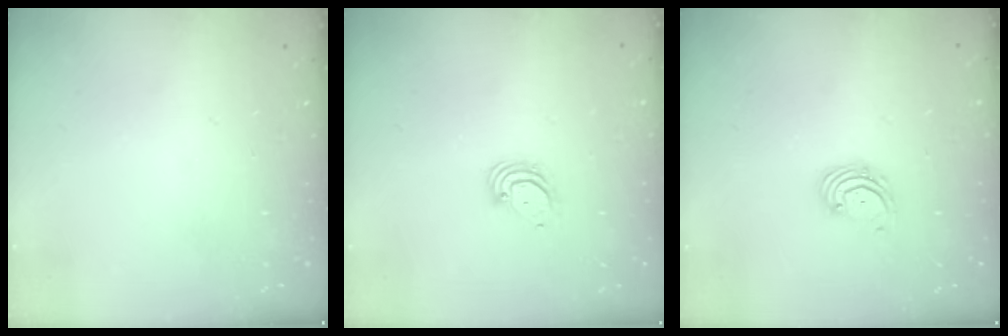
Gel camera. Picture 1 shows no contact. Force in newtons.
{"total": 3.7, "press": 3.7, "slide": 0.2}
{"total": 2.6, "press": 2.5, "slide": 0.6}